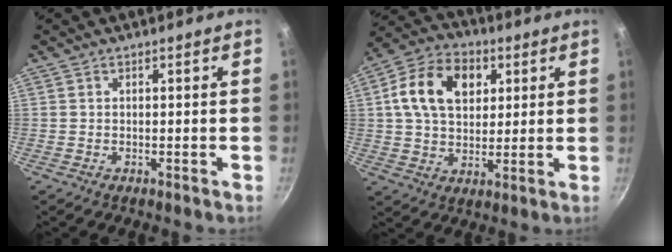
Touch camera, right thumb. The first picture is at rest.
{"total": 14.7, "force": [4.2, 10.4, 9.5], "torque": [-0.143, 0.005, 0.058]}